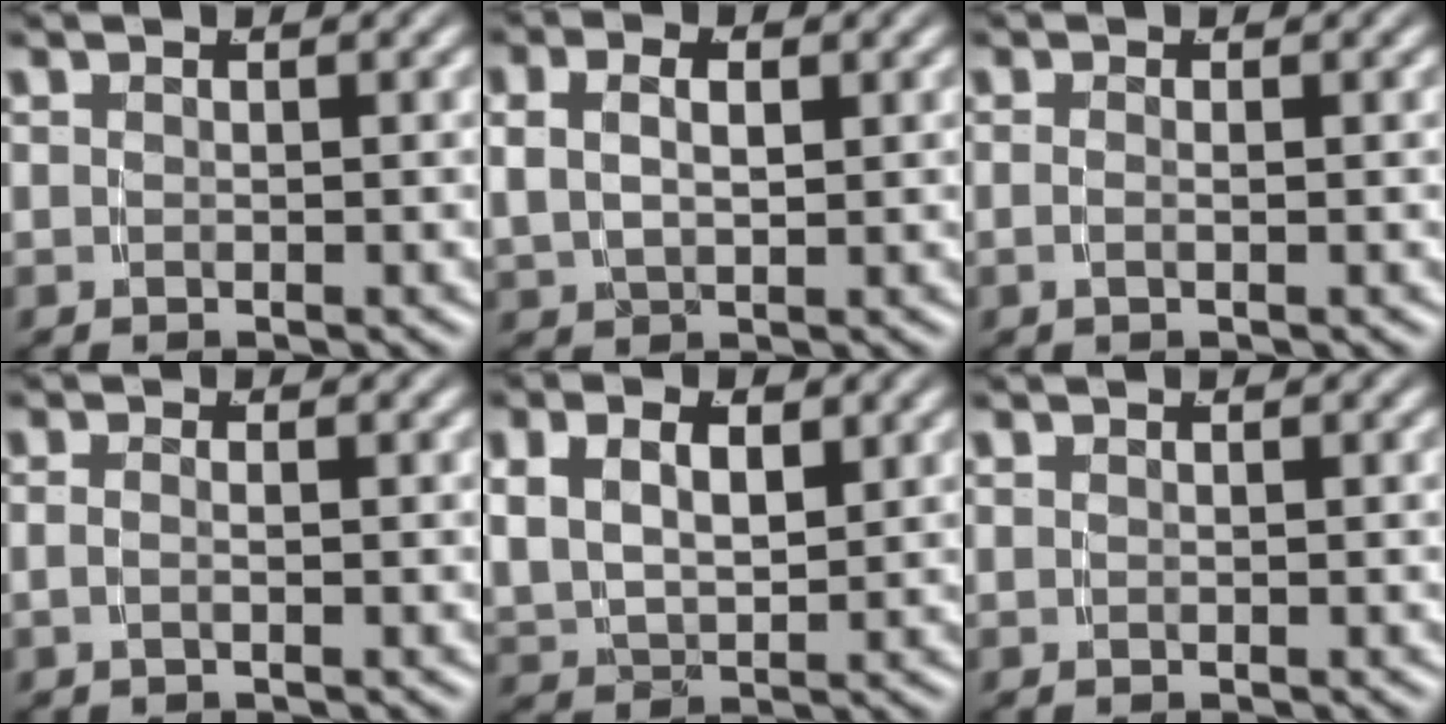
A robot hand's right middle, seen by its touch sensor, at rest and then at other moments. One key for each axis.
{"total": 3.6, "fx": 1.1, "fy": 2.3, "fz": 2.5, "tx": -0.044, "ty": 0.003, "tz": 0.020}
{"total": 0.8, "fx": -0.3, "fy": -0.1, "fz": 0.8, "tx": -0.018, "ty": -0.005, "tz": -0.004}
{"total": 1.1, "fx": -0.4, "fy": 0.1, "fz": 1.0, "tx": -0.019, "ty": -0.002, "tz": -0.008}
{"total": 6.4, "fx": 1.6, "fy": 4.9, "fz": 3.8, "tx": -0.070, "ty": 0.001, "tz": 0.024}
{"total": 0.0}